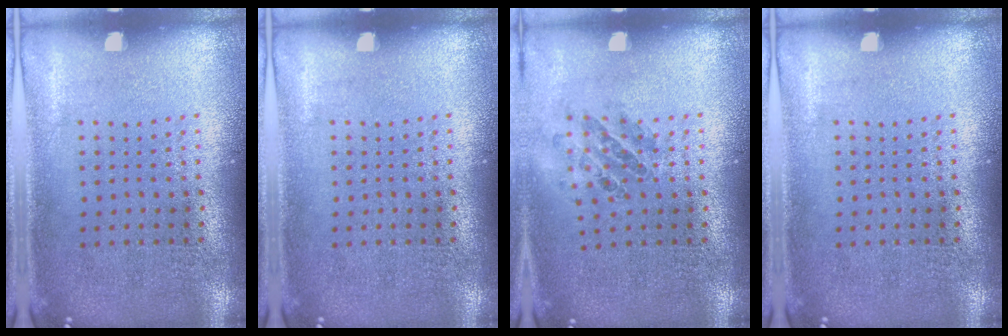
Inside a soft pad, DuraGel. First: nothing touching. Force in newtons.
{"total": 0.0}
{"total": 0.8, "press": 0.8, "slide": 0.1}
{"total": 0.0}